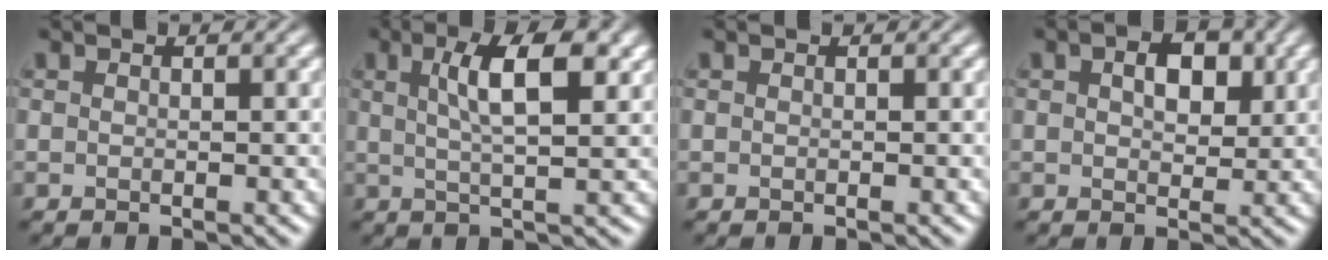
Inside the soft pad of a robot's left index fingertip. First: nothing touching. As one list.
[{"total": 5.8, "force": [1.9, 1.6, 5.2], "torque": [-0.080, 0.005, 0.030]}, {"total": 0.0}, {"total": 3.5, "force": [1.1, 2.2, 2.5], "torque": [-0.043, 0.003, 0.017]}]